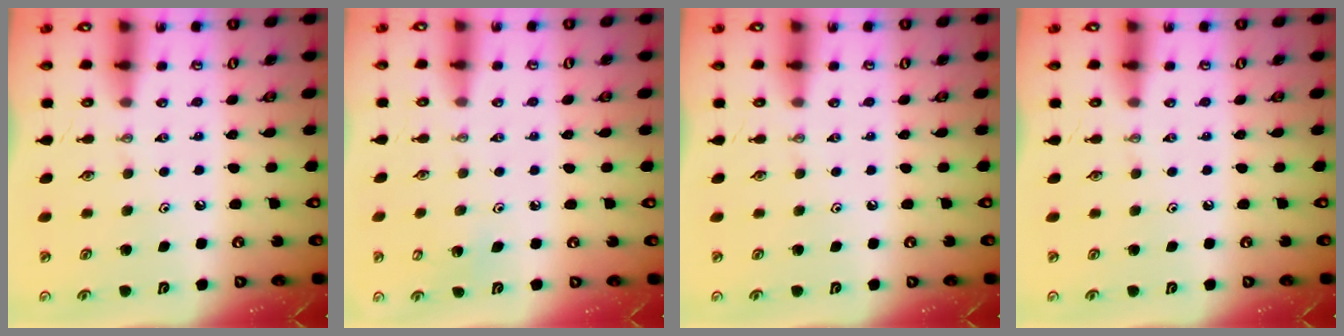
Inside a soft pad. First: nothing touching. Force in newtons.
{"total": 3.6, "press": 3.5, "slide": 0.3}
{"total": 0.0}
{"total": 0.0}